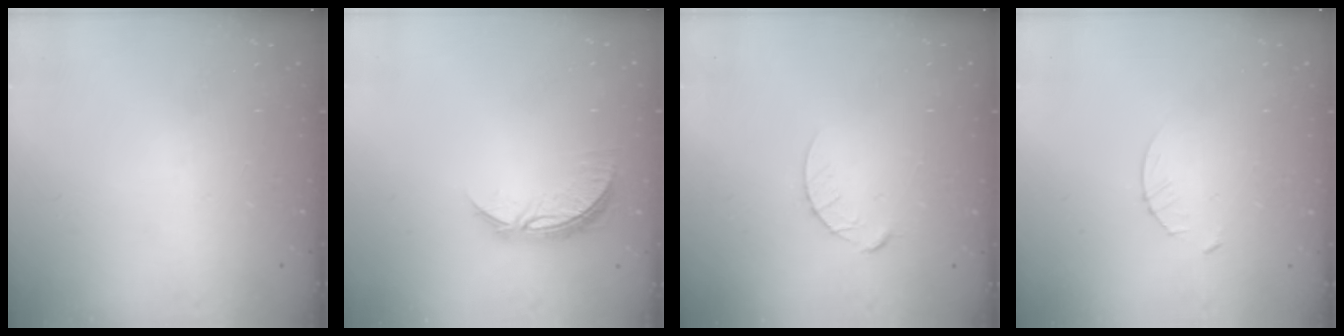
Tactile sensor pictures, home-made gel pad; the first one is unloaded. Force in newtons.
{"total": 6.8, "press": 6.8, "slide": 0.3}
{"total": 5.7, "press": 5.7, "slide": 0.5}
{"total": 3.4, "press": 3.4, "slide": 0.4}